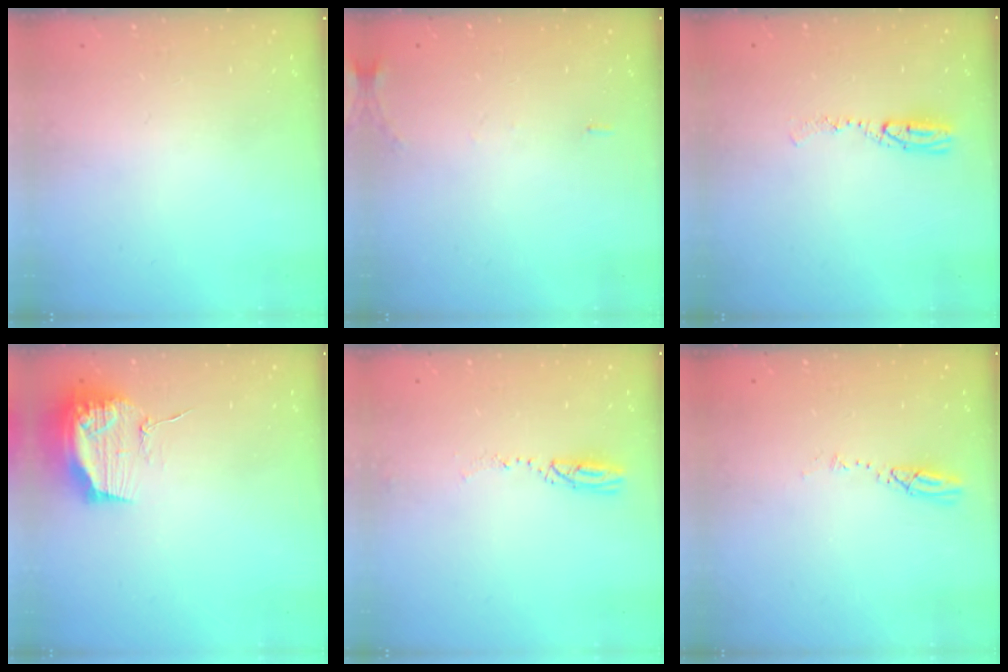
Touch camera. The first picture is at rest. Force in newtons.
{"total": 6.5, "press": 6.2, "slide": 1.8}
{"total": 6.3, "press": 6.0, "slide": 1.7}
{"total": 15.6, "press": 15.6, "slide": 0.1}
{"total": 3.3, "press": 3.2, "slide": 0.8}
{"total": 3.9, "press": 3.8, "slide": 0.4}